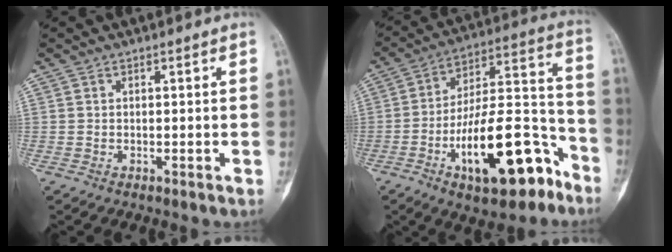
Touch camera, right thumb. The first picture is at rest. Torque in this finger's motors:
{"motor_torque": [2.68, 1.77, 1.79, -0.97, 0.47]}